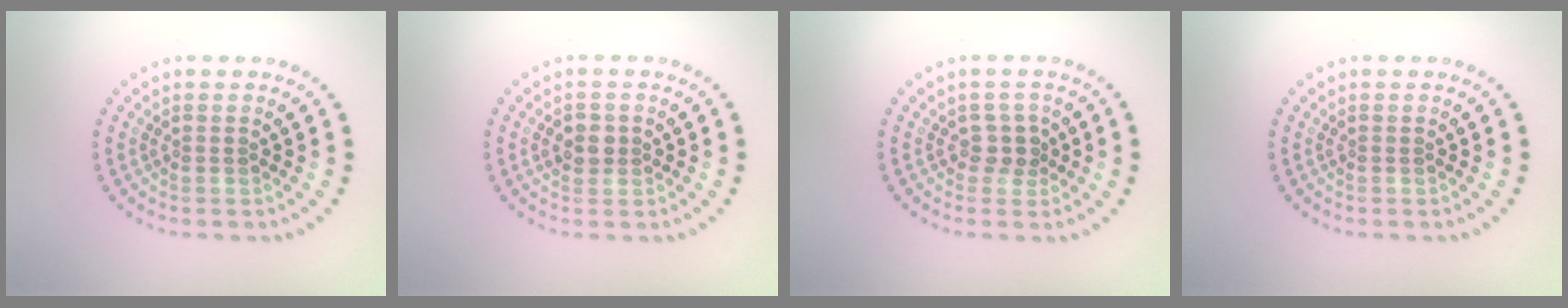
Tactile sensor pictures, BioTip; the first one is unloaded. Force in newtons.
{"total": 1.8, "press": 1.7, "slide": 0.6}
{"total": 1.7, "press": 1.4, "slide": 0.9}
{"total": 0.0}